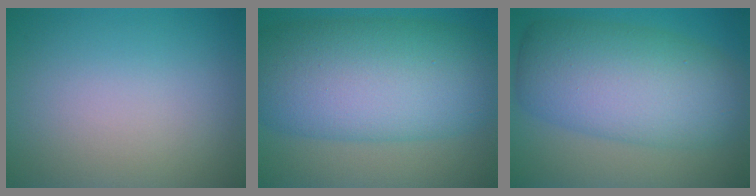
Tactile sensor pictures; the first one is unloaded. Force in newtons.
{"total": 13.1, "press": 13.1, "slide": 0.1}
{"total": 9.6, "press": 9.6, "slide": 0.2}